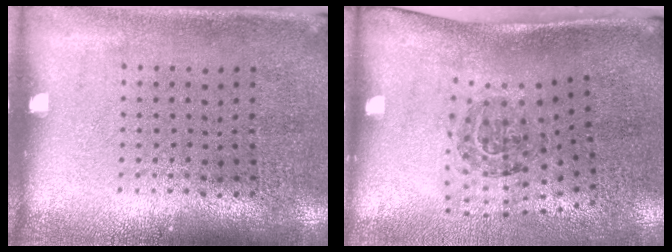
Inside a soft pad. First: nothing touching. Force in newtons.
{"total": 1.8, "press": 1.2, "slide": 1.4}